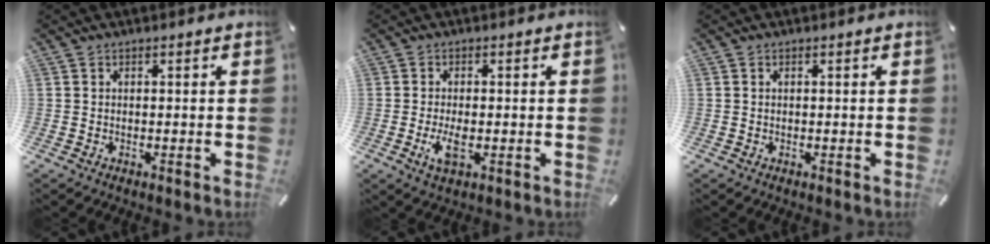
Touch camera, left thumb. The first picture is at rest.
{"total": 4.5, "force": [-0.9, 1.9, 4.0], "torque": [-0.088, -0.004, -0.018]}
{"total": 0.0}